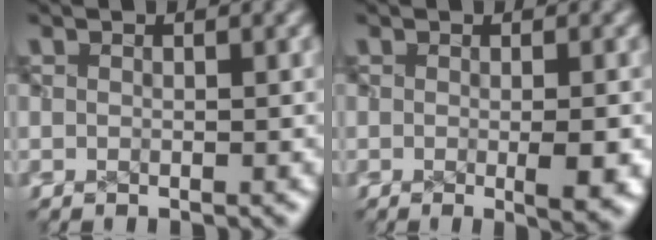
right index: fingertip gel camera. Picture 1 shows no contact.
{"total": 1.8, "force": [-0.4, 0.4, 1.8], "torque": [-0.018, -0.007, 0.000]}